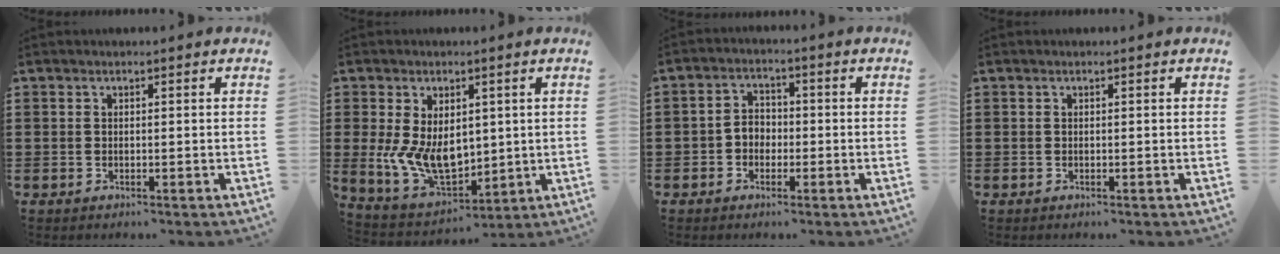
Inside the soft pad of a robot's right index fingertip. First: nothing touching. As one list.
[{"total": 9.4, "force": [0.8, 6.6, 6.6], "torque": [-0.129, 0.006, 0.020]}, {"total": 2.9, "force": [-1.3, 2.3, 1.2], "torque": [-0.030, 0.009, -0.029]}, {"total": 0.0}]